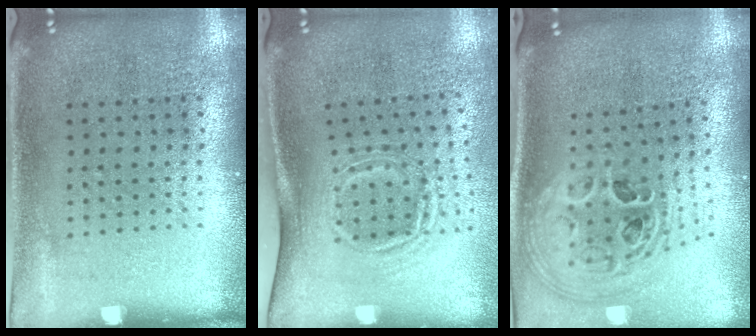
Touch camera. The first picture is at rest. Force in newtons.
{"total": 1.8, "press": 1.1, "slide": 1.4}
{"total": 2.8, "press": 2.0, "slide": 1.9}